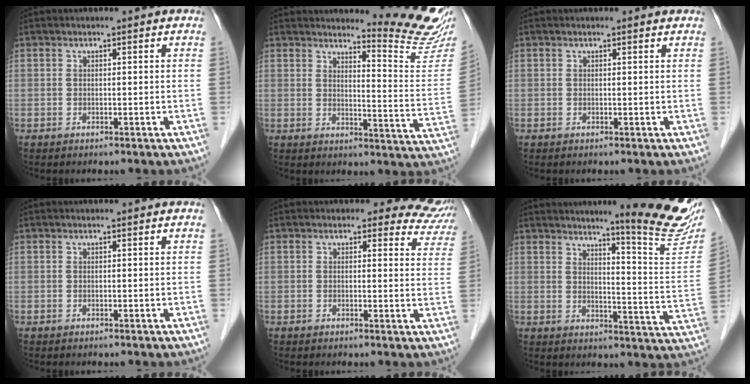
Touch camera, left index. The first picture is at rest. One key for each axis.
{"total": 12.4, "fx": 12.0, "fy": -1.0, "fz": 2.9, "tx": -0.032, "ty": -0.112, "tz": 0.132}
{"total": 0.6, "fx": 0.6, "fy": 0.1, "fz": 0.1, "tx": -0.009, "ty": -0.002, "tz": 0.005}
{"total": 0.0}
{"total": 6.4, "fx": 5.8, "fy": 2.7, "fz": -0.4, "tx": 0.044, "ty": -0.015, "tz": 0.025}
{"total": 15.4, "fx": 12.7, "fy": -0.5, "fz": 8.7, "tx": -0.104, "ty": -0.072, "tz": 0.151}